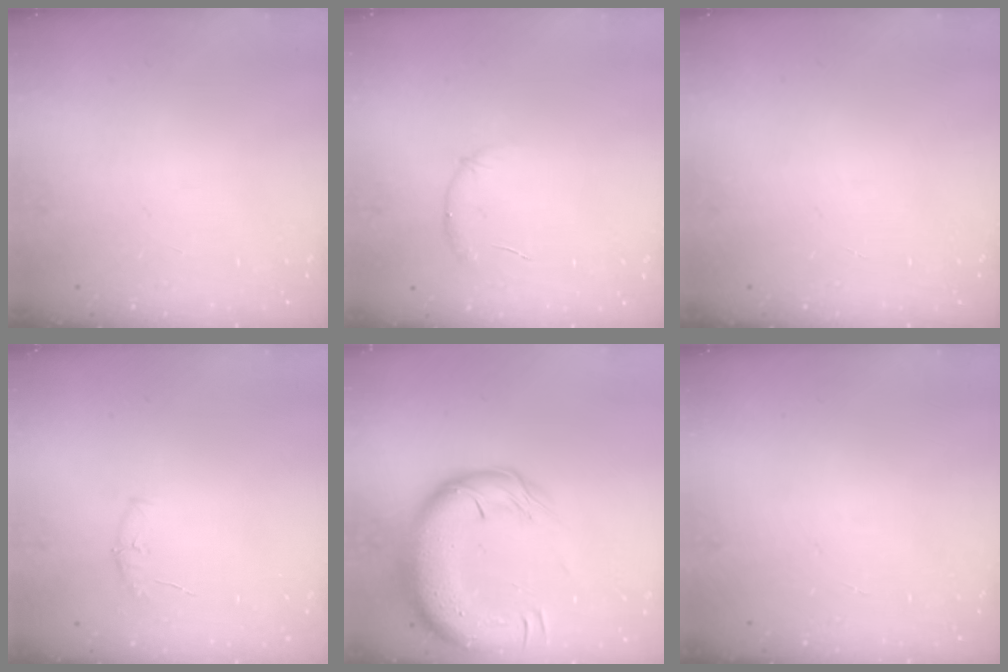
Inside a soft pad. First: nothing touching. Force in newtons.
{"total": 6.4, "press": 6.2, "slide": 1.7}
{"total": 0.0}
{"total": 4.8, "press": 4.6, "slide": 1.2}
{"total": 19.7, "press": 19.1, "slide": 4.6}
{"total": 0.0}